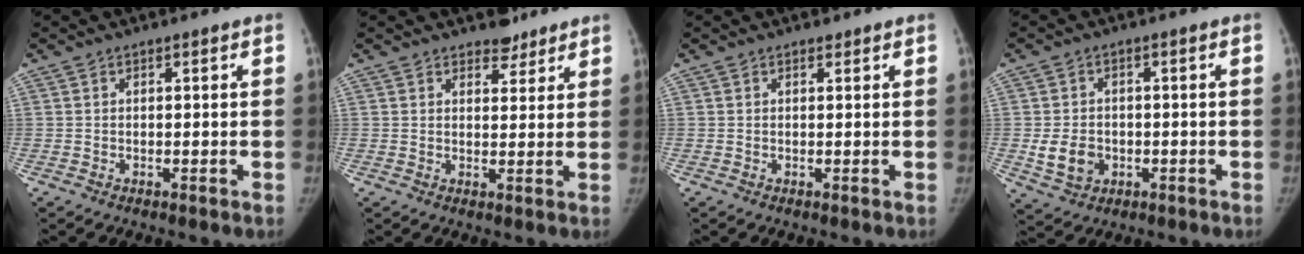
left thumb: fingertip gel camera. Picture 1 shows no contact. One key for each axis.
{"total": 3.6, "fx": 3.0, "fy": 1.9, "fz": 0.8, "tx": 0.011, "ty": -0.021, "tz": 0.042}
{"total": 0.6, "fx": 0.5, "fy": 0.3, "fz": 0.1, "tx": -0.004, "ty": -0.004, "tz": 0.006}
{"total": 6.3, "fx": -1.2, "fy": 5.0, "fz": 3.5, "tx": -0.051, "ty": 0.004, "tz": -0.010}